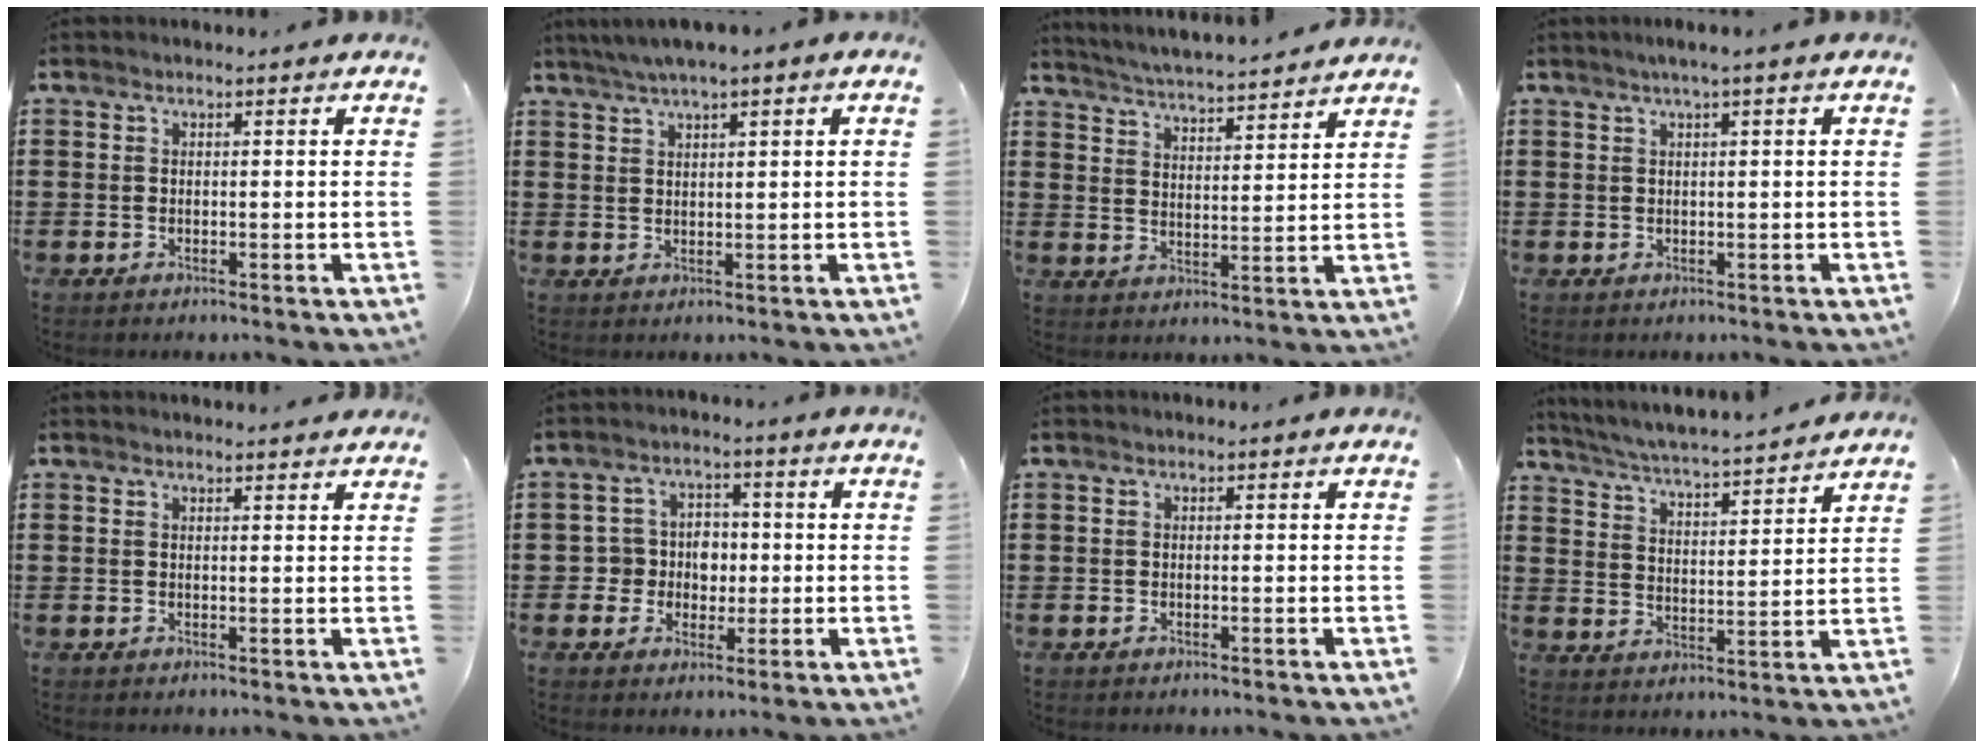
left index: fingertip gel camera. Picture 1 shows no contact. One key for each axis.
{"total": 2.3, "fx": 1.5, "fy": 0.0, "fz": 1.7, "tx": -0.033, "ty": 0.003, "tz": 0.027}
{"total": 4.4, "fx": 4.3, "fy": -0.6, "fz": 0.5, "tx": -0.031, "ty": -0.031, "tz": 0.072}
{"total": 1.4, "fx": 0.5, "fy": -0.2, "fz": 1.3, "tx": -0.021, "ty": -0.002, "tz": 0.009}
{"total": 1.3, "fx": 1.2, "fy": 0.0, "fz": 0.3, "tx": -0.007, "ty": -0.001, "tz": 0.025}
{"total": 4.9, "fx": -0.2, "fy": 4.7, "fz": 1.5, "tx": -0.050, "ty": 0.013, "tz": -0.006}
{"total": 0.0}
{"total": 4.5, "fx": 4.4, "fy": -0.6, "fz": 0.9, "tx": -0.041, "ty": -0.038, "tz": 0.070}